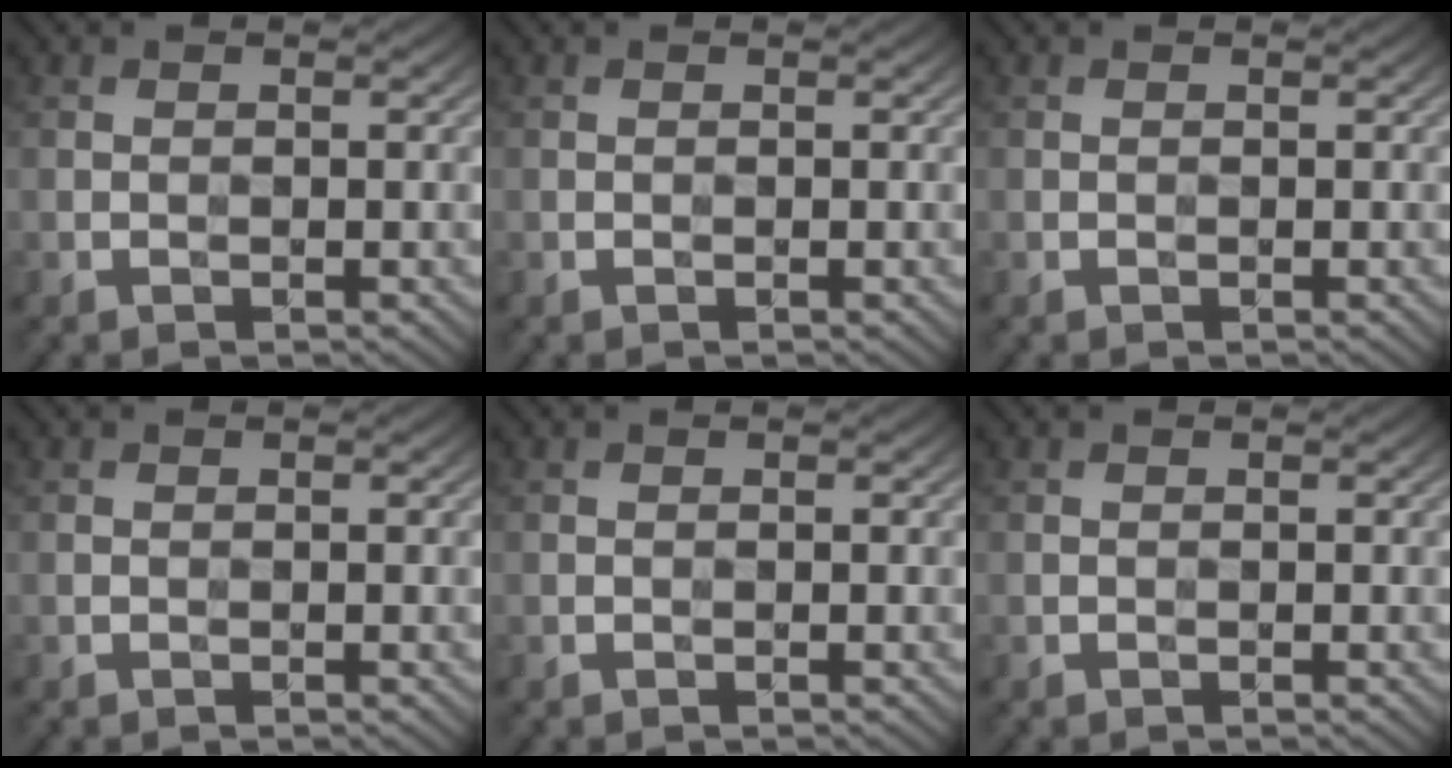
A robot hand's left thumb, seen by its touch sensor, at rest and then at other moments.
{"total": 0.0}
{"total": 0.0}
{"total": 0.0}
{"total": 0.0}
{"total": 0.0}